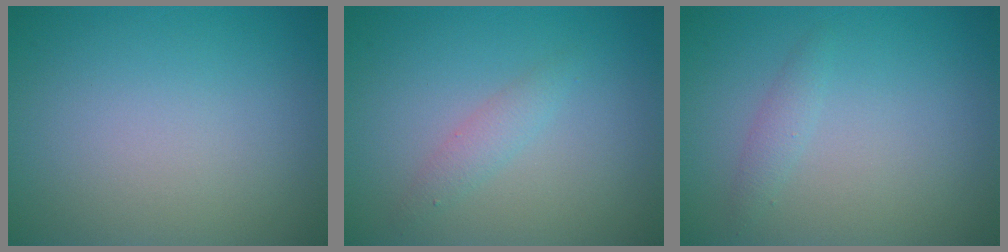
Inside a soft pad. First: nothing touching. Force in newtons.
{"total": 1.5, "press": 1.5, "slide": 0.0}
{"total": 1.1, "press": 1.1, "slide": 0.0}